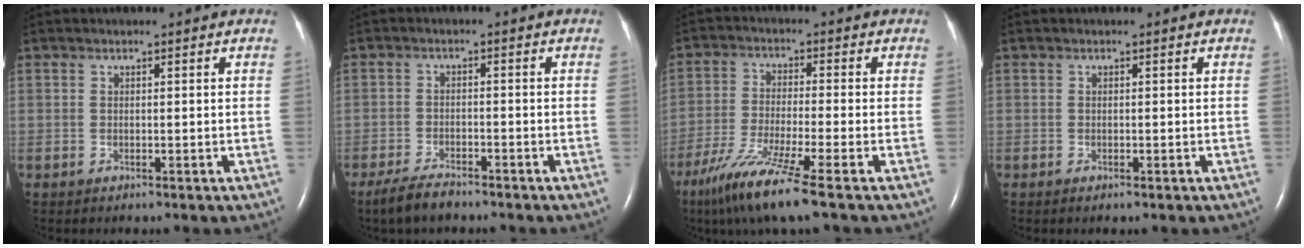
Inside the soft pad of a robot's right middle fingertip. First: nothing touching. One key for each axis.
{"total": 4.3, "fx": -3.6, "fy": 1.0, "fz": 2.1, "tx": -0.051, "ty": -0.008, "tz": -0.067}
{"total": 10.1, "fx": -6.7, "fy": -1.0, "fz": 7.5, "tx": -0.151, "ty": -0.040, "tz": -0.126}
{"total": 0.5, "fx": -0.3, "fy": 0.2, "fz": 0.4, "tx": -0.010, "ty": -0.002, "tz": -0.003}